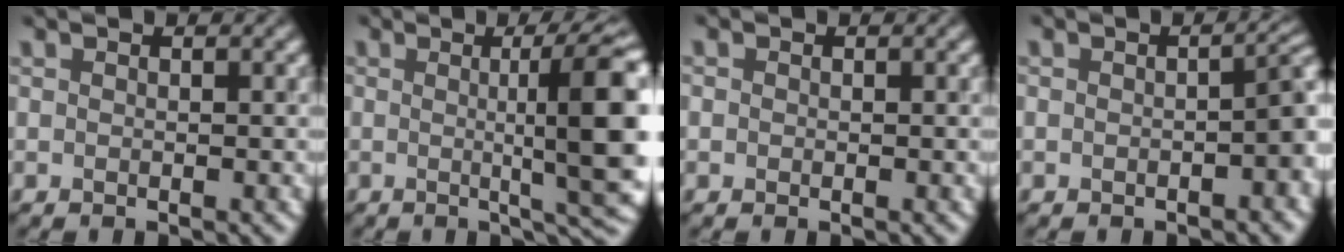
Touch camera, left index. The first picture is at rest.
{"total": 10.0, "force": [0.5, 1.9, 9.9], "torque": [-0.117, 0.006, 0.008]}
{"total": 0.6, "force": [0.1, 0.6, 0.1], "torque": [0.001, -0.003, -0.003]}
{"total": 3.6, "force": [-1.0, 1.6, 3.0], "torque": [-0.030, 0.005, -0.015]}